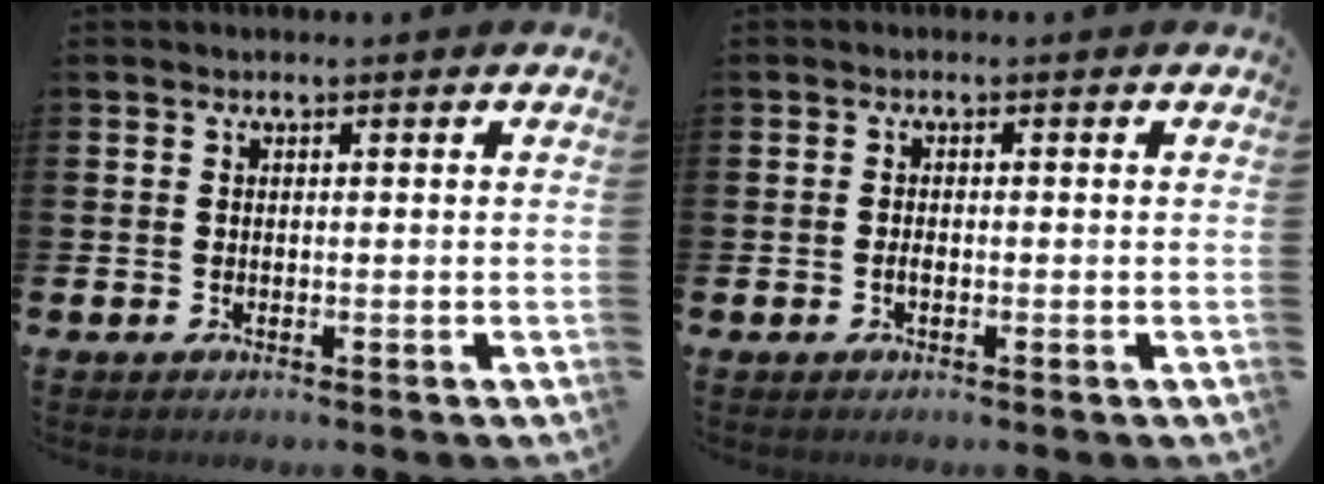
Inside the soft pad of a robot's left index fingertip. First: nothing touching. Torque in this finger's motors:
{"motor_torque": [0.21, 0.08, -0.03, 0.02]}